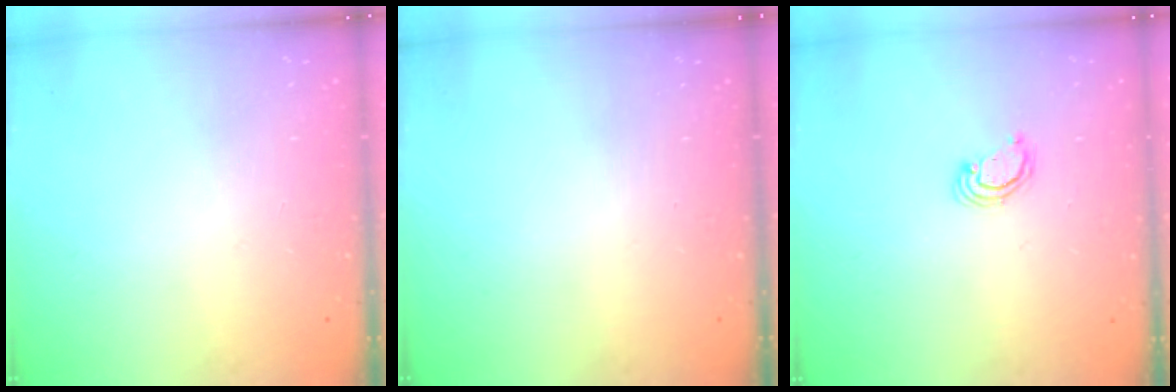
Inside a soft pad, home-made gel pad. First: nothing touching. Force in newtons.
{"total": 0.0}
{"total": 2.5, "press": 2.5, "slide": 0.2}